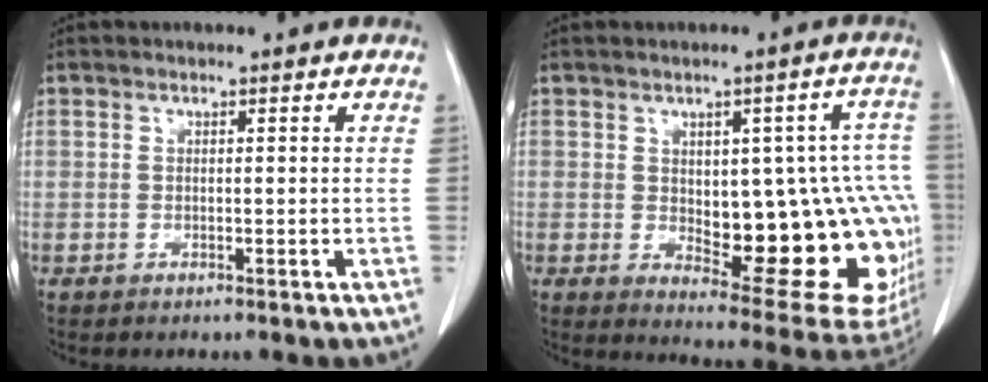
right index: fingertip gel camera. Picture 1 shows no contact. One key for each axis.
{"total": 22.4, "fx": -2.1, "fy": 8.2, "fz": 20.7, "tx": -0.182, "ty": 0.022, "tz": 0.006}